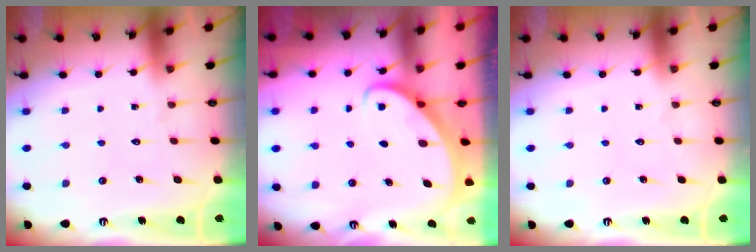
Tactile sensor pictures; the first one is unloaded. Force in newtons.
{"total": 2.8, "press": 2.8, "slide": 0.2}
{"total": 0.0}